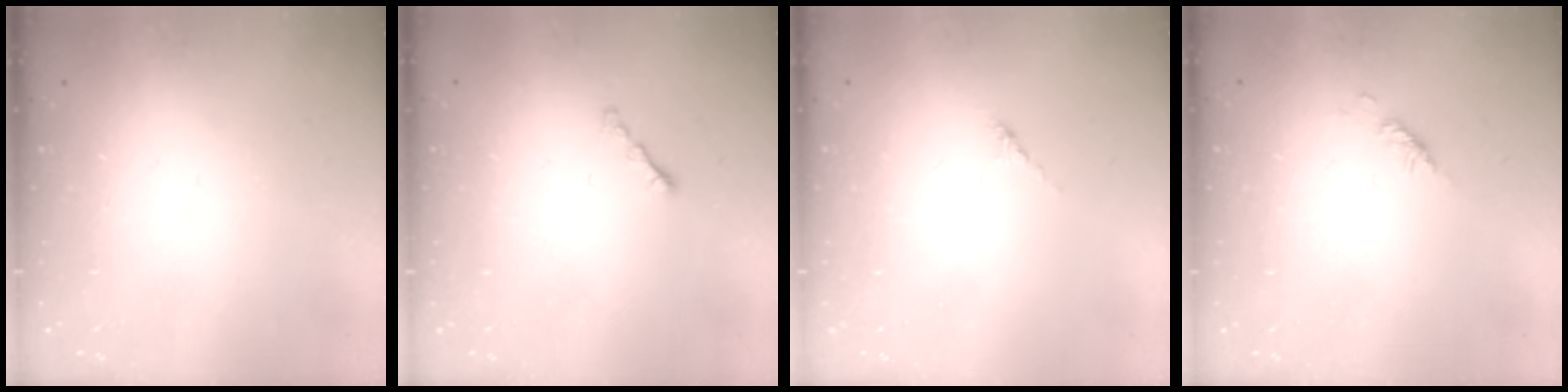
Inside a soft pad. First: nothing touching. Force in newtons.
{"total": 0.8, "press": 0.7, "slide": 0.4}
{"total": 2.7, "press": 2.7, "slide": 0.7}
{"total": 2.9, "press": 2.9, "slide": 0.6}